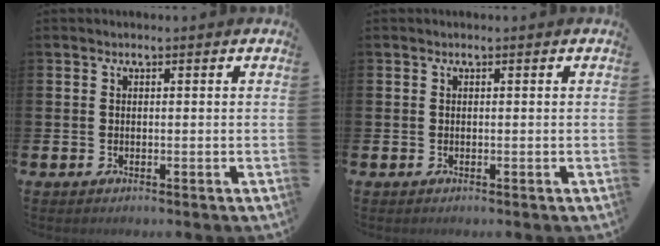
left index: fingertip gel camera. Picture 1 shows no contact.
{"total": 0.0}